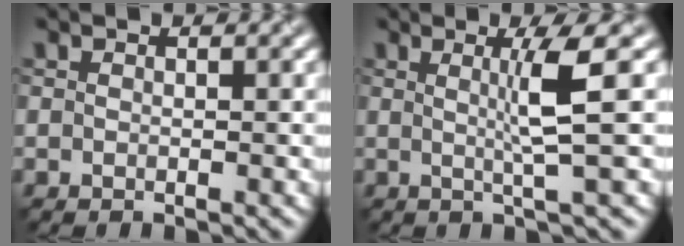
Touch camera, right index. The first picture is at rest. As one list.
[{"total": 3.4, "force": [0.1, 0.1, 3.4], "torque": [-0.059, 0.003, 0.007]}]